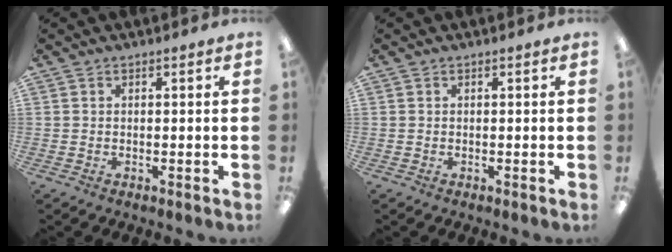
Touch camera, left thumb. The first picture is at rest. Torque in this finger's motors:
{"motor_torque": [-0.01, 0.01, 0.05, -0.05, 0.00]}